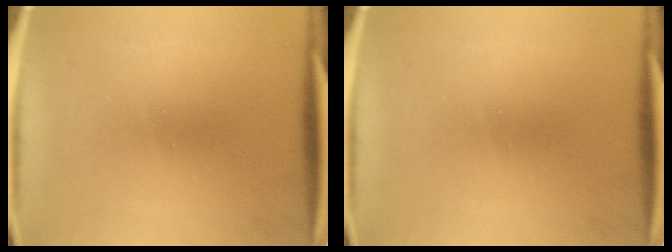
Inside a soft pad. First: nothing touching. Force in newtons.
{"total": 0.0}